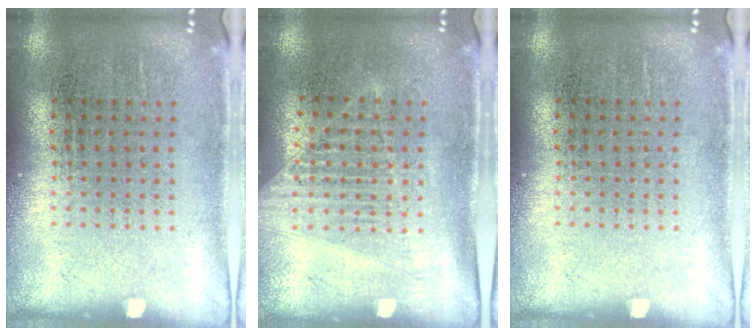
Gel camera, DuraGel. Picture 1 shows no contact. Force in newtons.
{"total": 1.3, "press": 1.2, "slide": 0.5}
{"total": 0.0}